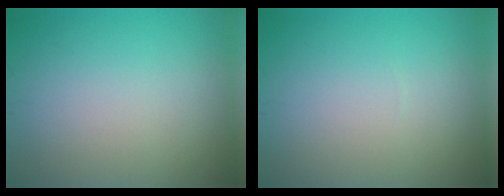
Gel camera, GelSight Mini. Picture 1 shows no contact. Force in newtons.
{"total": 0.0}